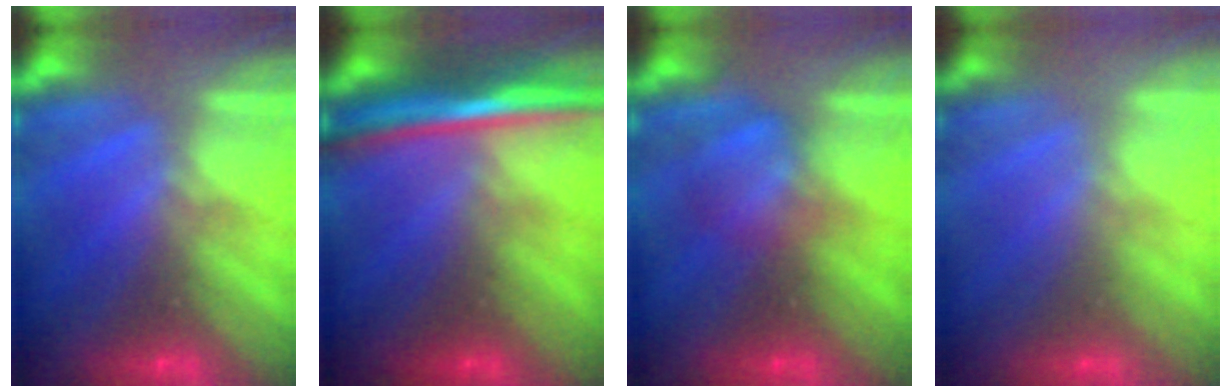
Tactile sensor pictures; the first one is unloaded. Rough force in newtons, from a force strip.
{"total": 7.9}
{"total": 2.5}
{"total": 2.7}